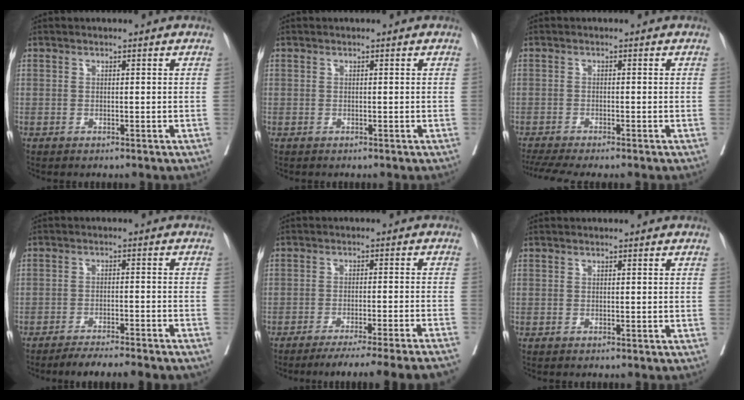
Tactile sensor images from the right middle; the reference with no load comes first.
{"total": 0.0}
{"total": 7.1, "force": [-6.0, 0.4, 3.7], "torque": [-0.056, -0.011, -0.096]}
{"total": 10.2, "force": [-9.0, 0.7, 4.8], "torque": [-0.057, -0.013, -0.125]}
{"total": 17.7, "force": [-16.0, -1.9, 7.5], "torque": [-0.070, -0.042, -0.211]}
{"total": 0.0}